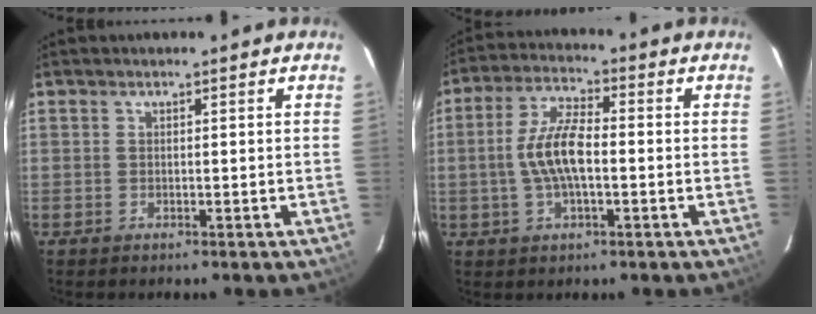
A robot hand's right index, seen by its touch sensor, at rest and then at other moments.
{"total": 8.4, "force": [-1.2, 2.7, 7.8], "torque": [-0.160, 0.009, -0.025]}